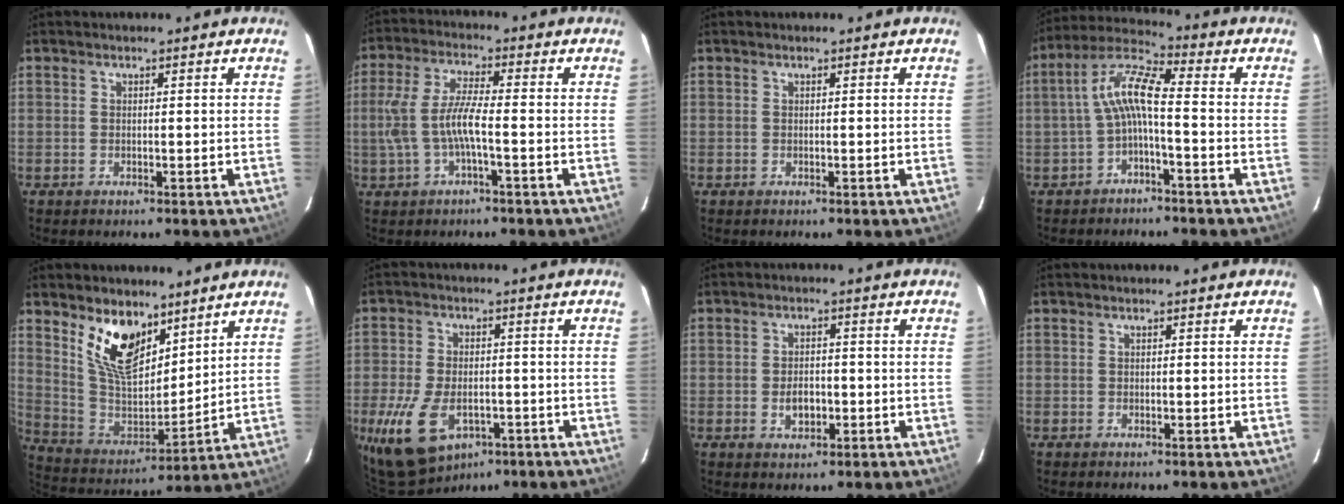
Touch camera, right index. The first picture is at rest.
{"total": 7.9, "force": [-1.8, 1.4, 7.5], "torque": [-0.163, 0.005, -0.027]}
{"total": 0.0}
{"total": 7.9, "force": [-1.7, 1.4, 7.5], "torque": [-0.172, 0.022, -0.035]}
{"total": 14.5, "force": [9.0, 7.4, 8.5], "torque": [-0.166, -0.006, 0.181]}
{"total": 13.0, "force": [-6.2, 8.6, 7.5], "torque": [-0.172, -0.016, -0.089]}
{"total": 3.8, "force": [-1.0, 2.5, 2.7], "torque": [-0.050, 0.004, -0.013]}
{"total": 0.0}